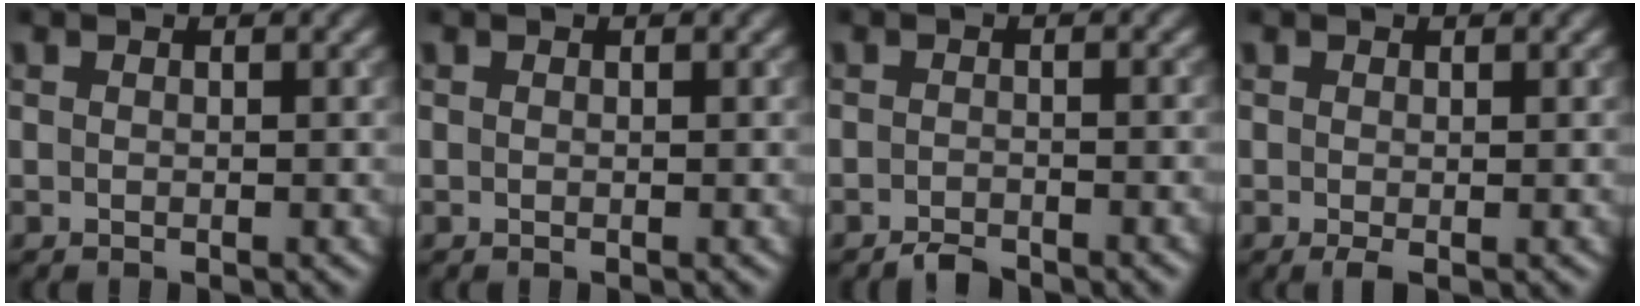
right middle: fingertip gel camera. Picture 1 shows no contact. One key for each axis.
{"total": 0.0}
{"total": 1.9, "fx": -1.7, "fy": 0.3, "fz": 0.6, "tx": -0.007, "ty": 0.002, "tz": -0.031}
{"total": 0.8, "fx": -0.3, "fy": 0.1, "fz": 0.7, "tx": -0.015, "ty": -0.005, "tz": -0.004}